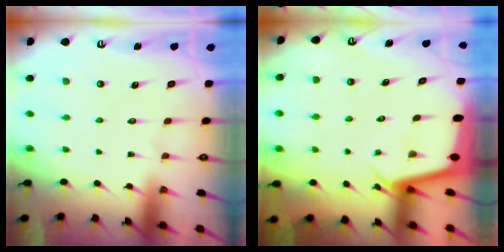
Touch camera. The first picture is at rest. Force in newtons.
{"total": 2.3, "press": 2.3, "slide": 0.1}